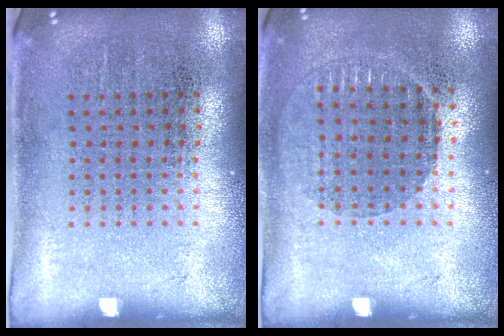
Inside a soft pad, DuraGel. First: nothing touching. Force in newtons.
{"total": 0.9, "press": 0.8, "slide": 0.3}